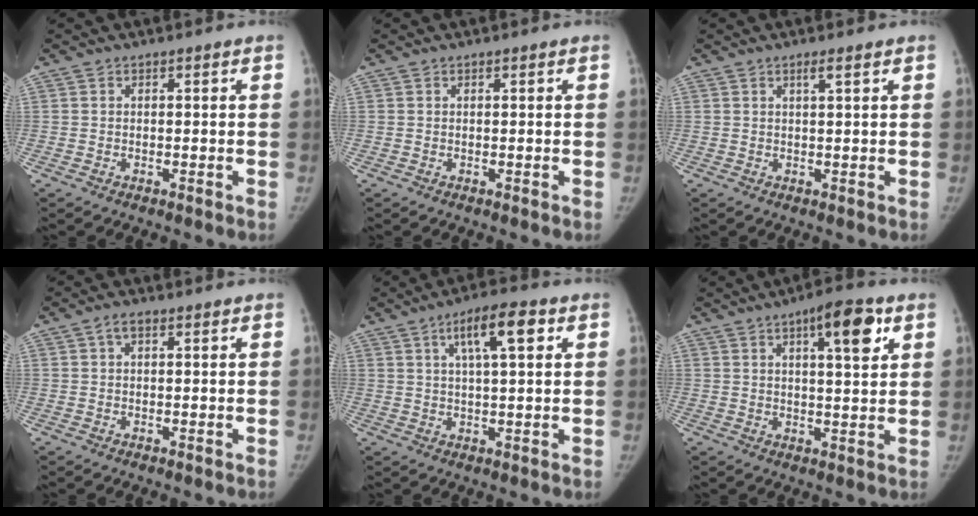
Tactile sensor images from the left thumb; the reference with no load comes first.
{"total": 0.0}
{"total": 1.7, "force": [1.0, 0.1, 1.4], "torque": [-0.028, -0.002, 0.018]}
{"total": 2.0, "force": [0.8, 0.9, 1.5], "torque": [-0.030, 0.010, 0.014]}
{"total": 8.9, "force": [3.7, 2.2, 7.9], "torque": [-0.126, 0.001, 0.060]}
{"total": 9.5, "force": [4.3, 2.7, 8.0], "torque": [-0.102, -0.013, 0.059]}